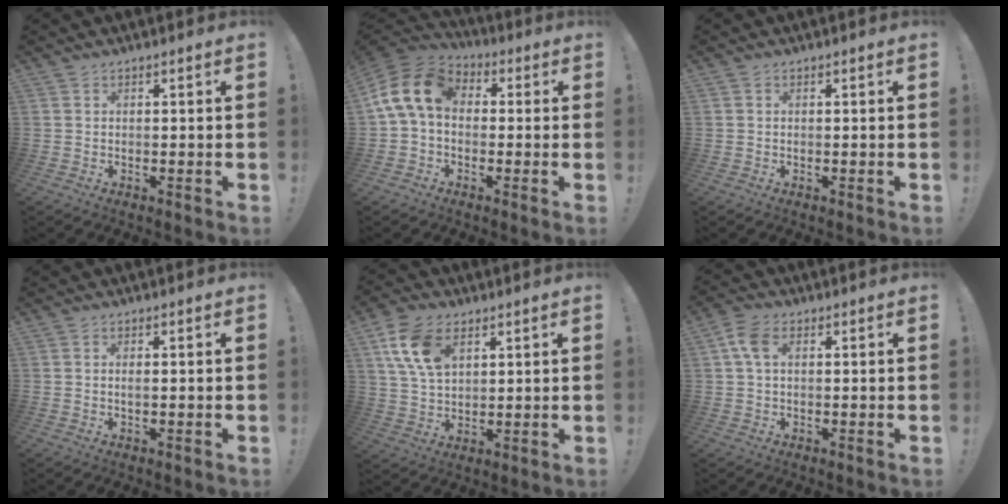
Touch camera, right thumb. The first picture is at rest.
{"total": 13.8, "force": [1.9, 9.3, 9.9], "torque": [-0.195, 0.019, 0.037]}
{"total": 0.0}
{"total": 0.6, "force": [0.1, 0.0, 0.6], "torque": [-0.005, -0.004, 0.000]}
{"total": 12.7, "force": [5.8, 7.9, 8.1], "torque": [-0.156, -0.009, 0.110]}
{"total": 6.0, "force": [1.5, 3.6, 4.6], "torque": [-0.089, 0.005, 0.029]}